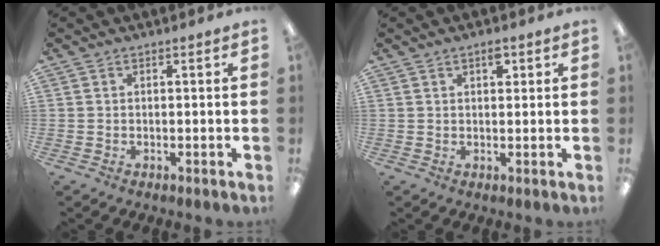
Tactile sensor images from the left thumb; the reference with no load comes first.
{"total": 3.0, "force": [1.8, 1.4, 1.9], "torque": [-0.017, -0.006, 0.025]}